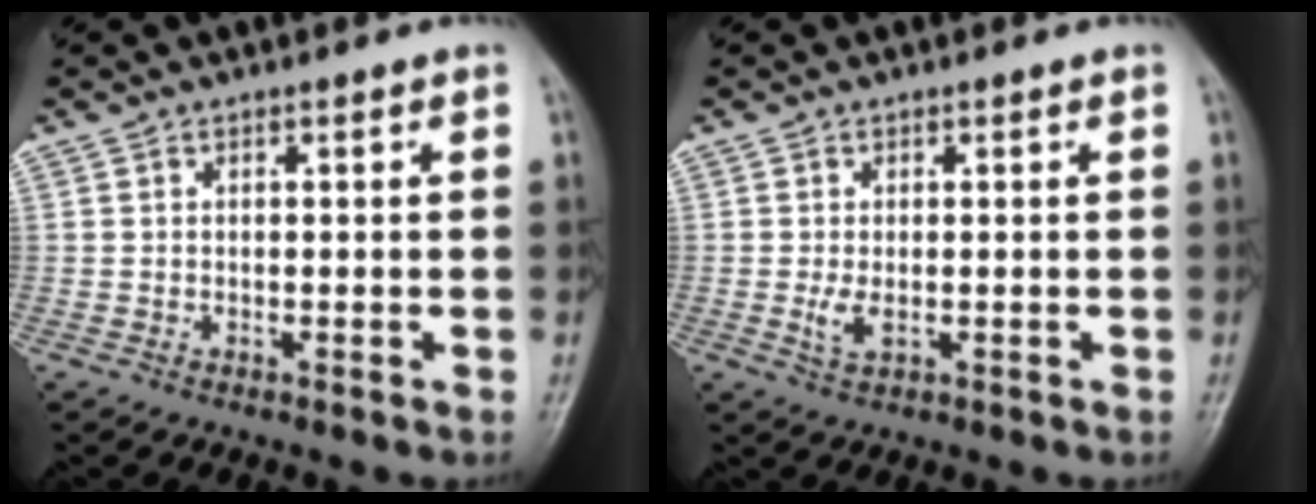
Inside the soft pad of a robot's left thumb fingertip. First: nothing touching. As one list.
[{"total": 2.5, "force": [0.0, 1.4, 2.0], "torque": [-0.044, -0.008, 0.003]}]